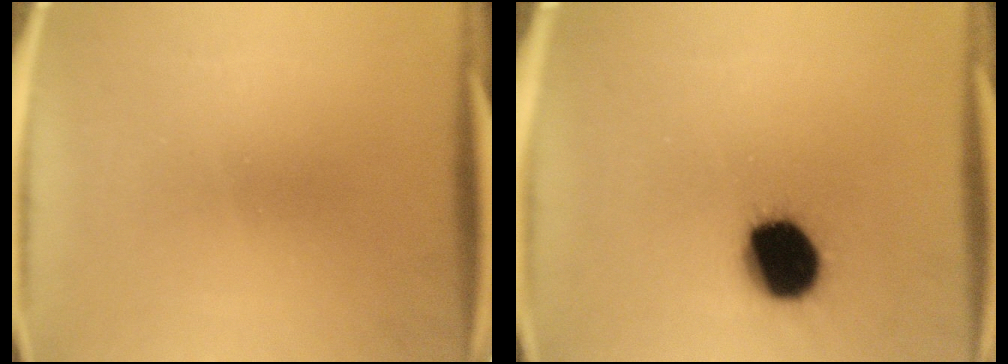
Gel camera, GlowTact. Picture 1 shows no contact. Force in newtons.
{"total": 15.7}